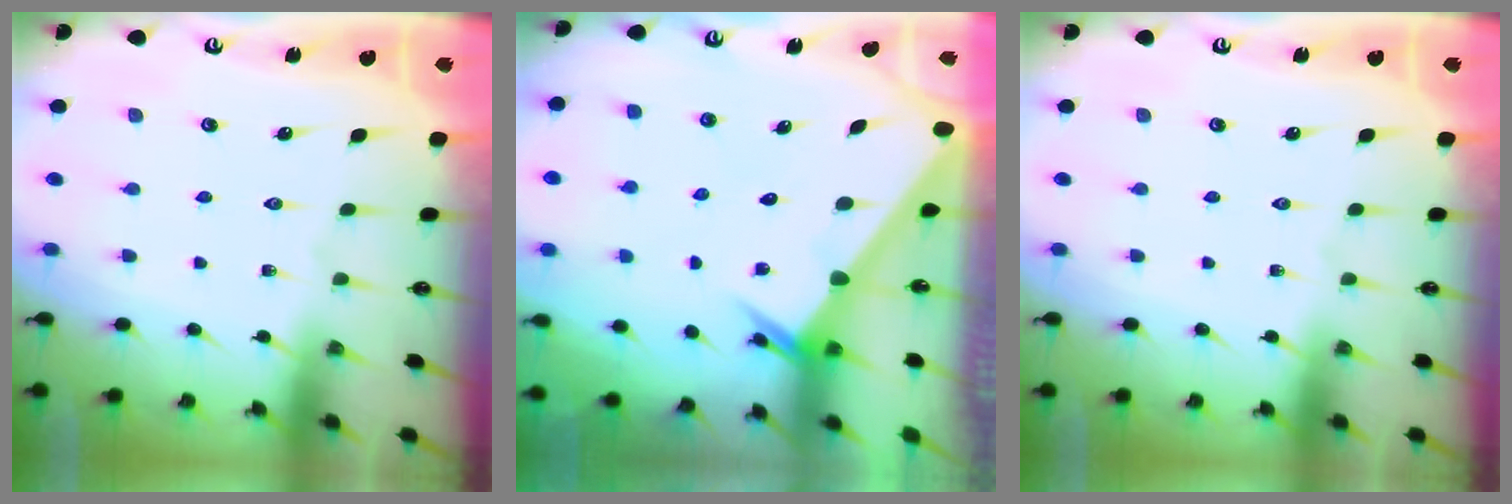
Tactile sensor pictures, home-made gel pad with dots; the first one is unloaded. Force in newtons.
{"total": 2.8, "press": 2.8, "slide": 0.1}
{"total": 0.0}